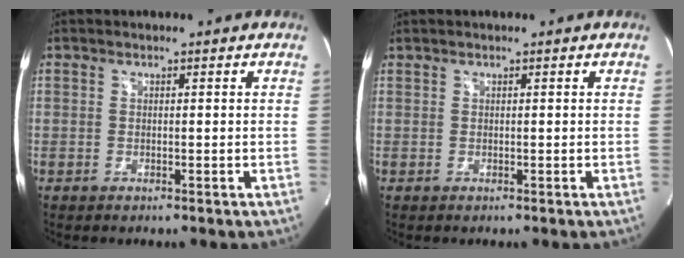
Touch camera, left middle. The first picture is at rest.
{"total": 0.0}